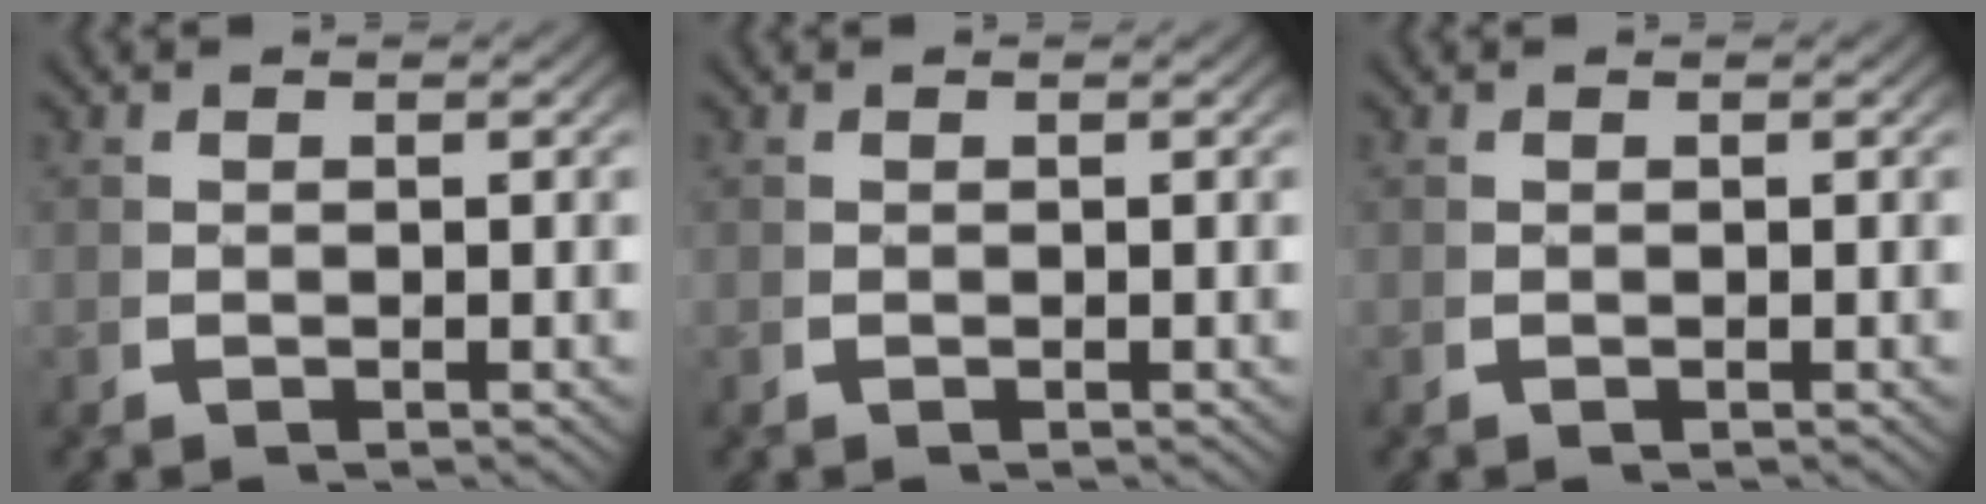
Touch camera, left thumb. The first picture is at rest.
{"total": 0.0}
{"total": 0.0}